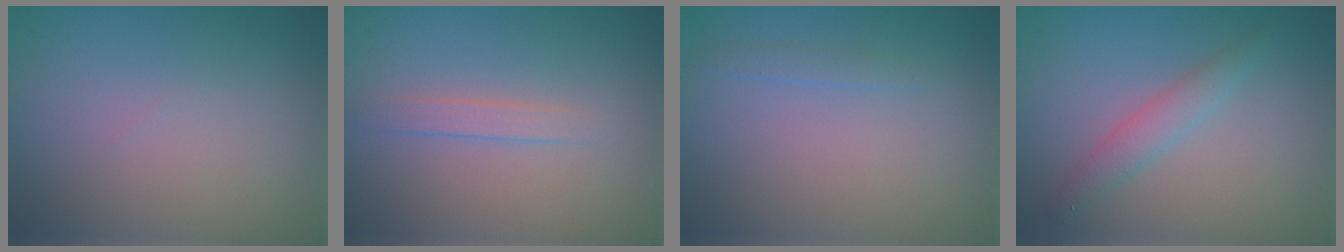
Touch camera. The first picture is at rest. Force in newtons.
{"total": 1.3, "press": 1.3, "slide": 0.1}
{"total": 0.9, "press": 0.9, "slide": 0.1}
{"total": 2.0, "press": 2.0, "slide": 0.1}